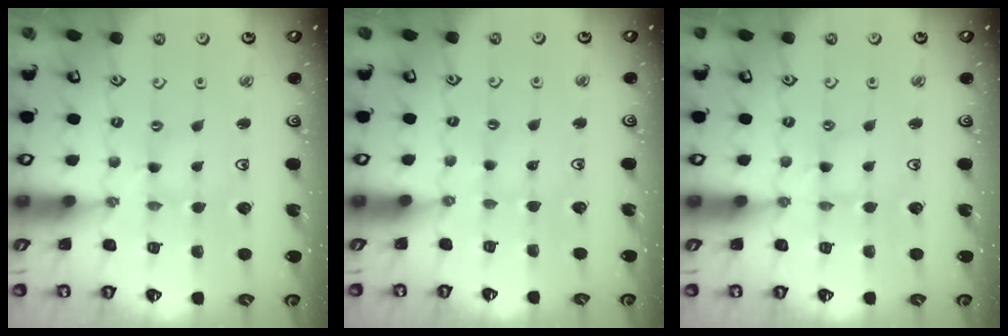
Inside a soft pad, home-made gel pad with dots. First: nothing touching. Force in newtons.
{"total": 1.1, "press": 1.0, "slide": 0.3}
{"total": 1.3, "press": 1.3, "slide": 0.2}